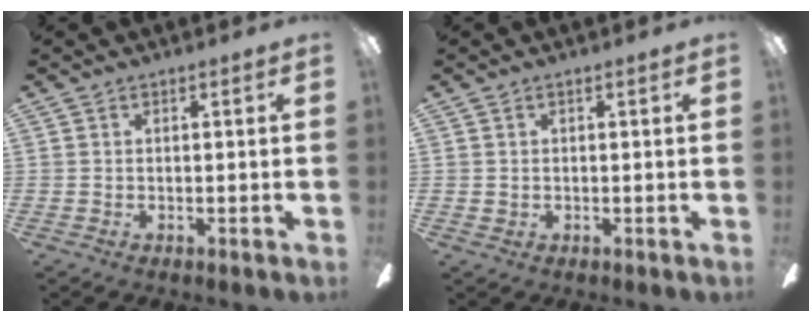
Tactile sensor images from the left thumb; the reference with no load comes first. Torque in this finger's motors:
{"motor_torque": [0.03, 0.02, -0.05, -0.13, 0.00]}